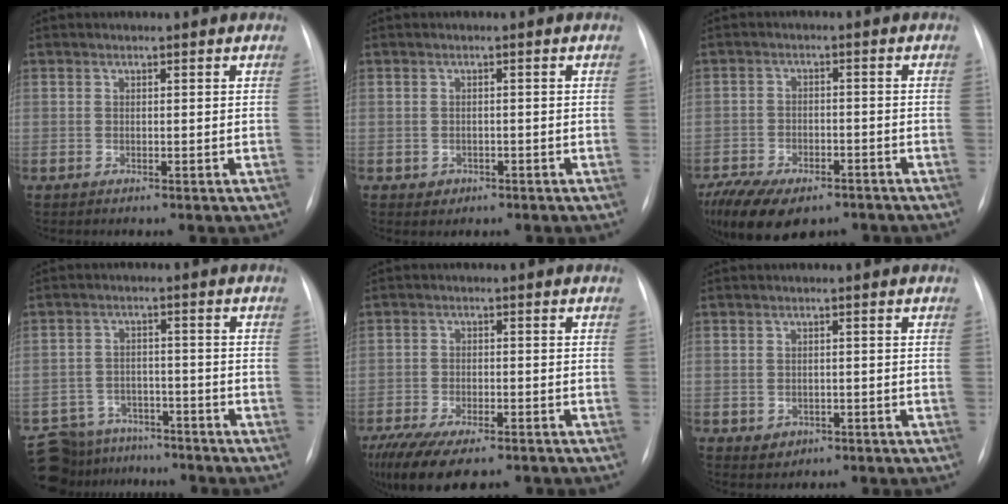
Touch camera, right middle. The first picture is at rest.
{"total": 1.4, "force": [-0.6, 1.3, 0.2], "torque": [0.001, 0.006, -0.004]}
{"total": 13.6, "force": [-9.6, 6.6, 6.9], "torque": [-0.137, 0.000, -0.142]}
{"total": 10.9, "force": [-9.4, 5.3, 1.3], "torque": [-0.031, 0.012, -0.135]}
{"total": 13.7, "force": [-9.8, 5.2, 8.0], "torque": [-0.164, -0.014, -0.148]}
{"total": 2.0, "force": [-0.8, 1.8, 0.5], "torque": [-0.003, 0.005, -0.002]}